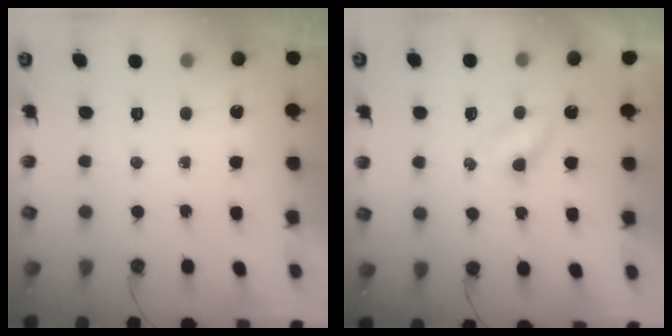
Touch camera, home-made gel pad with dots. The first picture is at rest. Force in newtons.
{"total": 3.5, "press": 3.5, "slide": 0.4}